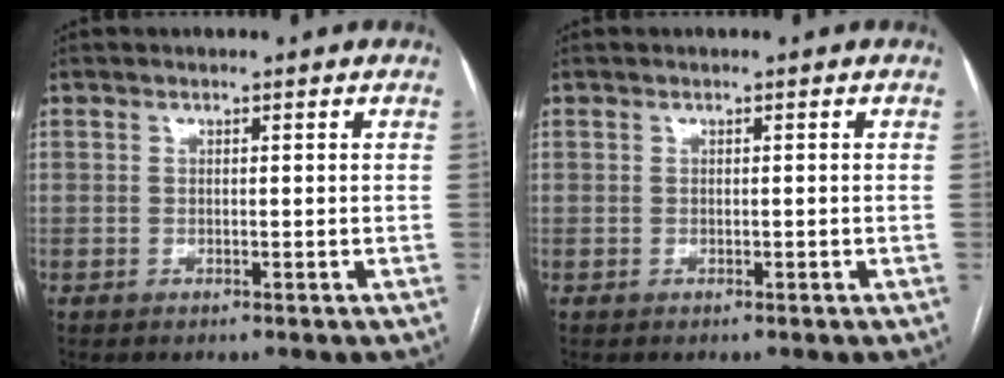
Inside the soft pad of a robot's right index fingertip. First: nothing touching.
{"total": 0.0}